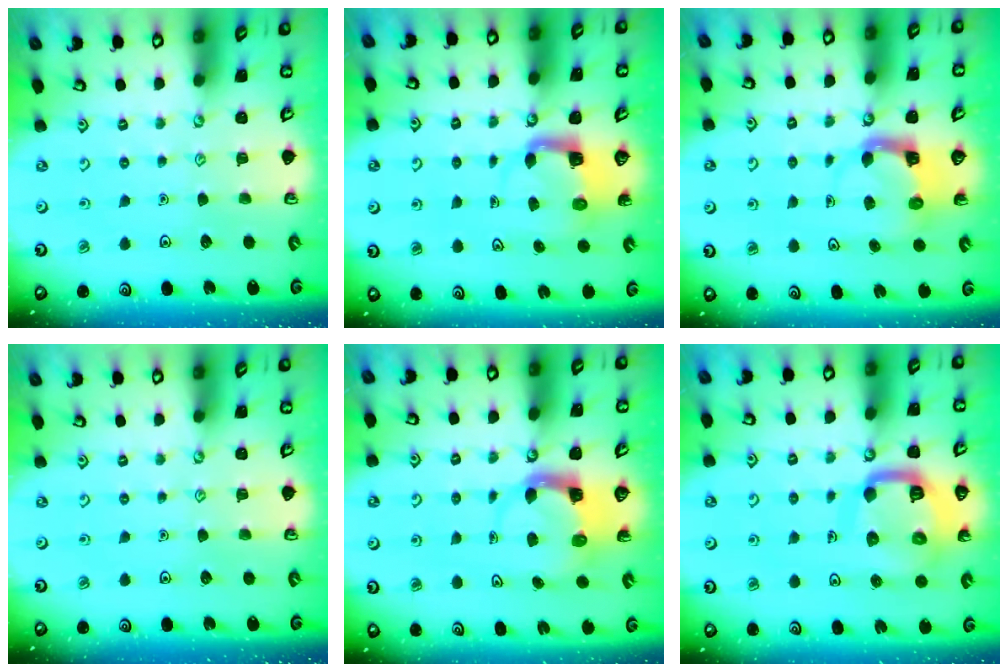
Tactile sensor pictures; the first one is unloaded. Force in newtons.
{"total": 4.0, "press": 3.9, "slide": 0.4}
{"total": 3.9, "press": 3.9, "slide": 0.3}
{"total": 0.0}
{"total": 3.6, "press": 3.5, "slide": 0.5}
{"total": 14.0, "press": 13.9, "slide": 1.5}